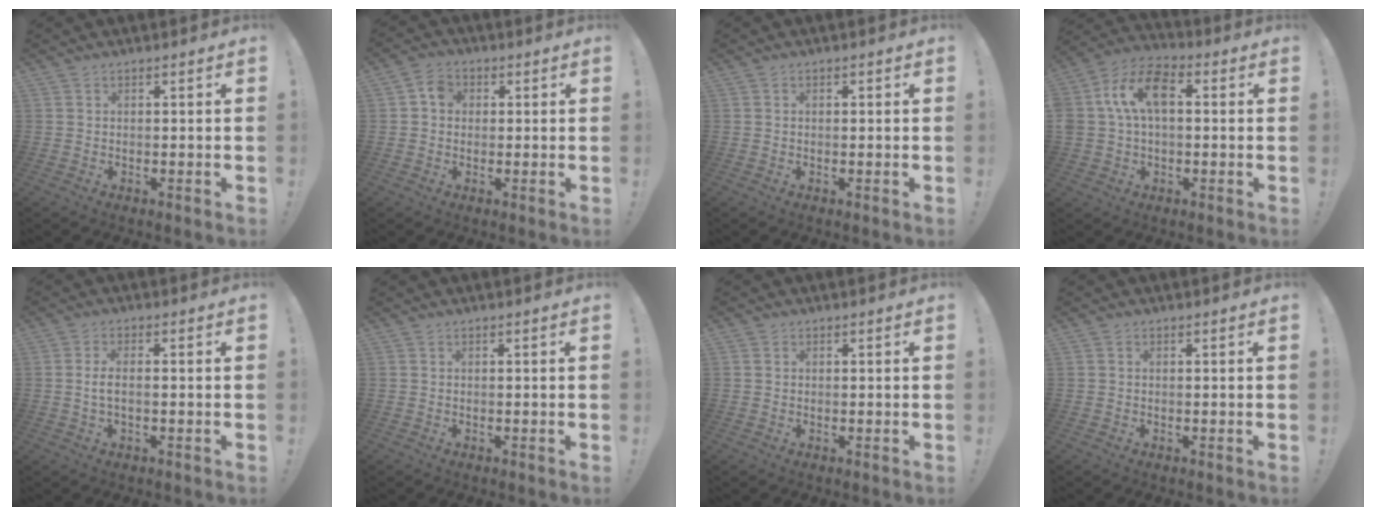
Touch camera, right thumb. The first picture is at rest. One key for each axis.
{"total": 4.6, "fx": 0.7, "fy": 3.9, "fz": 2.4, "tx": -0.033, "ty": 0.008, "tz": 0.012}
{"total": 0.5, "fx": 0.1, "fy": 0.4, "fz": 0.3, "tx": -0.002, "ty": 0.001, "tz": 0.000}
{"total": 13.1, "fx": 2.8, "fy": 8.4, "fz": 9.6, "tx": -0.177, "ty": 0.015, "tz": 0.054}
{"total": 3.8, "fx": -0.4, "fy": 1.2, "fz": 3.5, "tx": -0.062, "ty": -0.002, "tz": -0.009}
{"total": 0.0}
{"total": 0.8, "fx": 0.3, "fy": 0.7, "fz": -0.2, "tx": 0.004, "ty": 0.001, "tz": 0.007}
{"total": 0.0}